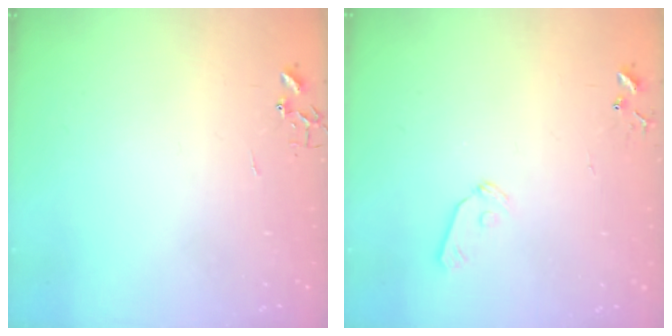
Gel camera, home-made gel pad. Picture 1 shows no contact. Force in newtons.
{"total": 7.3, "press": 7.3, "slide": 0.7}